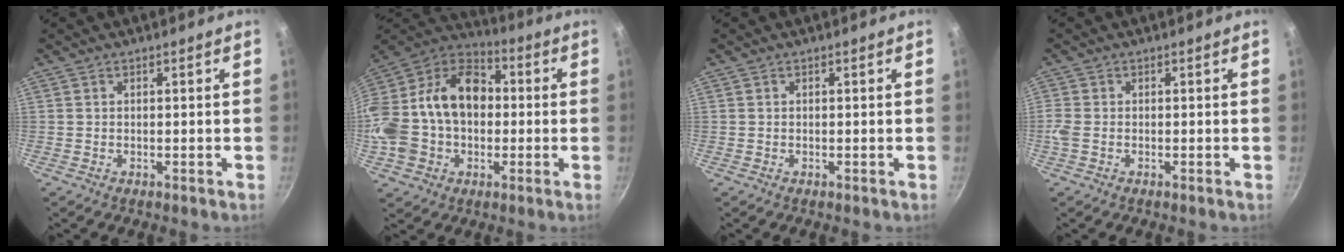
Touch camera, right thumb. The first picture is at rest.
{"total": 25.1, "force": [-0.5, 18.4, 17.0], "torque": [-0.313, 0.064, -0.016]}
{"total": 0.0}
{"total": 2.0, "force": [-0.6, 1.4, 1.3], "torque": [-0.033, 0.002, -0.014]}